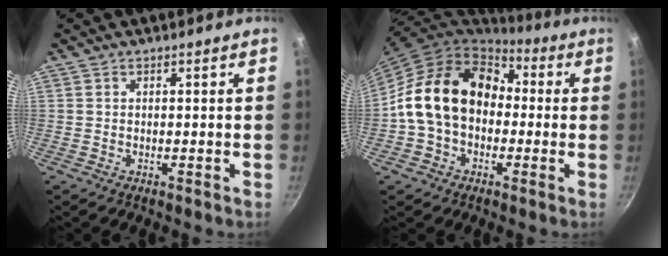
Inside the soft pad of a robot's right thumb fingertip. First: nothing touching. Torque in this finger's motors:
{"motor_torque": [2.23, 2.25, 1.23, -1.18, 0.37]}